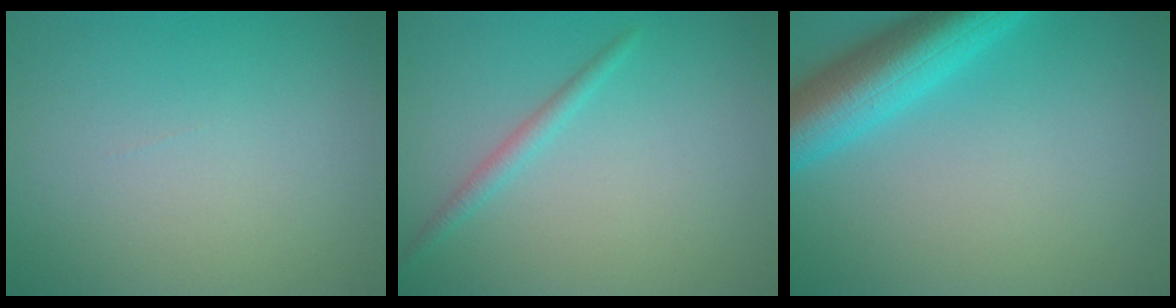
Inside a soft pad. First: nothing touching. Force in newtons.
{"total": 1.4, "press": 1.4, "slide": 0.0}
{"total": 7.7, "press": 7.7, "slide": 0.4}